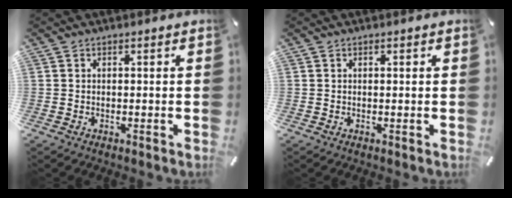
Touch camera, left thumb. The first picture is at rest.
{"total": 0.0}